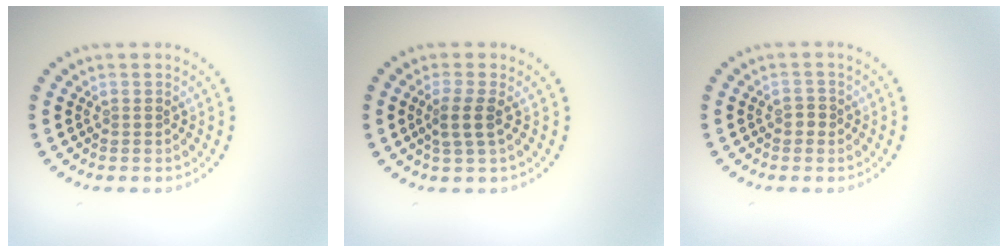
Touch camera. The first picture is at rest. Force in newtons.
{"total": 2.2, "press": 1.7, "slide": 1.4}
{"total": 1.0, "press": 1.0, "slide": 0.3}